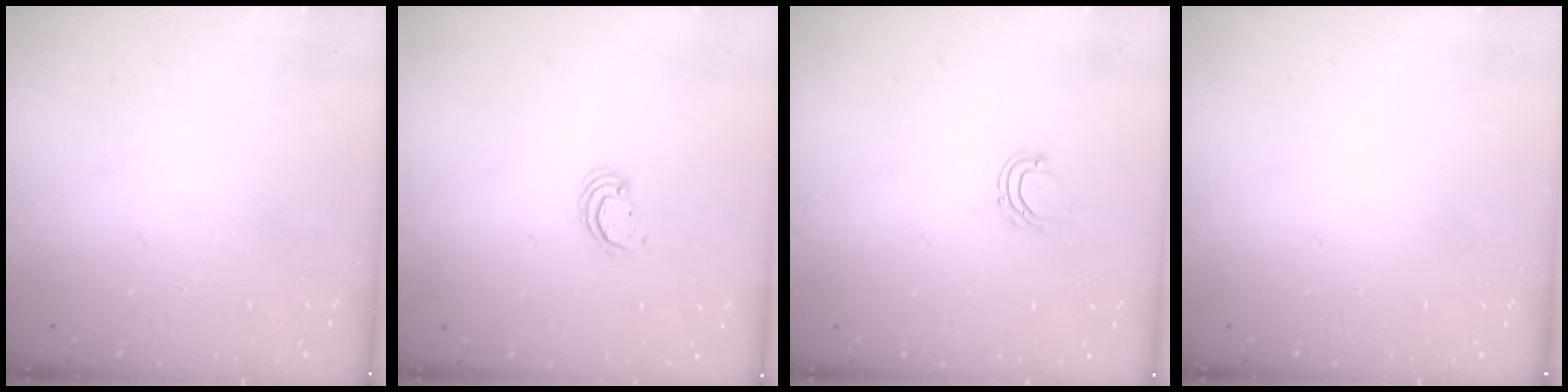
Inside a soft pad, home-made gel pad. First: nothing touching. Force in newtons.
{"total": 2.2, "press": 2.2, "slide": 0.2}
{"total": 4.5, "press": 4.4, "slide": 0.6}
{"total": 0.0}